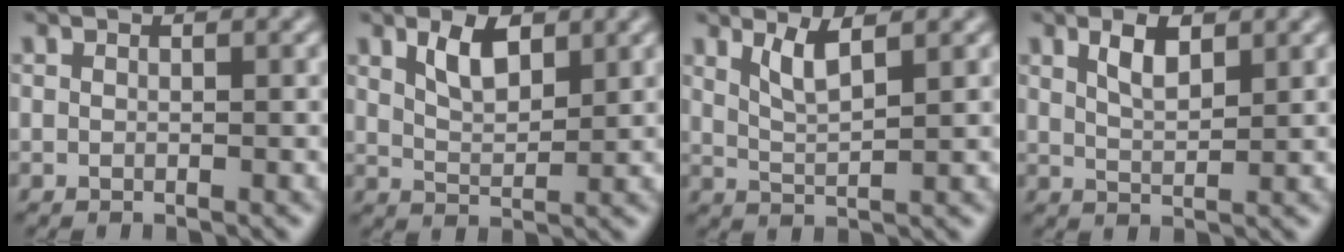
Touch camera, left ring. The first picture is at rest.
{"total": 3.3, "force": [1.8, 1.5, 2.3], "torque": [-0.045, 0.000, 0.036]}
{"total": 2.7, "force": [1.7, 0.5, 2.0], "torque": [-0.039, -0.006, 0.036]}
{"total": 2.7, "force": [1.6, 1.0, 2.0], "torque": [-0.040, 0.001, 0.029]}